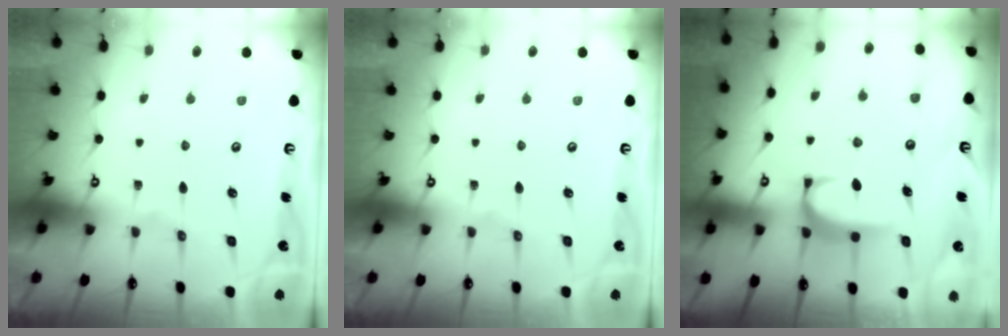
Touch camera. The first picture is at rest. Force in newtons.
{"total": 0.0}
{"total": 1.8, "press": 1.7, "slide": 0.5}